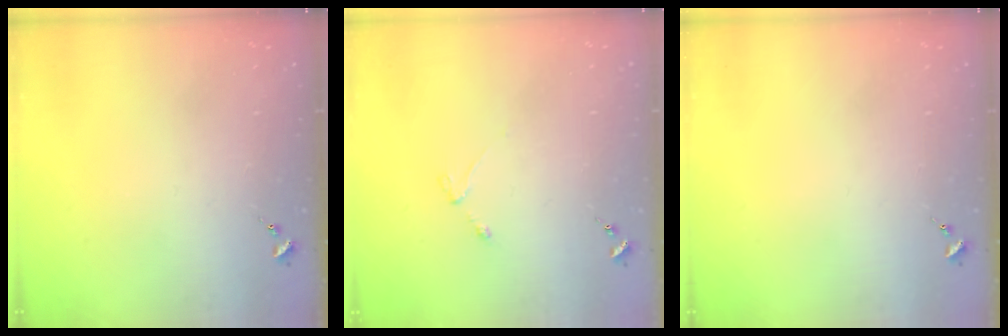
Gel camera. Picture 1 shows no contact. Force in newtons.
{"total": 3.0, "press": 2.9, "slide": 0.5}
{"total": 0.0}